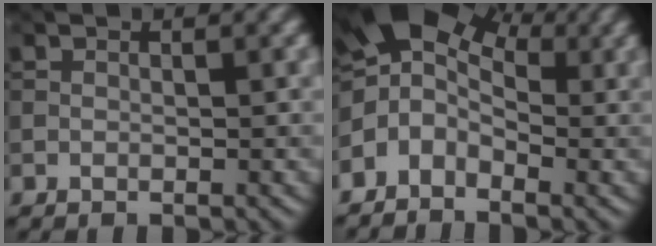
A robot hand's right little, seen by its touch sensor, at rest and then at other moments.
{"total": 6.6, "force": [-1.1, 4.7, 4.5], "torque": [-0.075, 0.009, -0.044]}